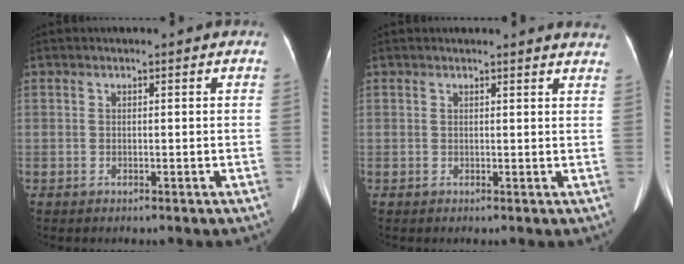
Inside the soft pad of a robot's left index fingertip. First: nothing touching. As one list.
[{"total": 6.4, "force": [6.2, 0.5, 1.1], "torque": [0.002, -0.013, 0.039]}]